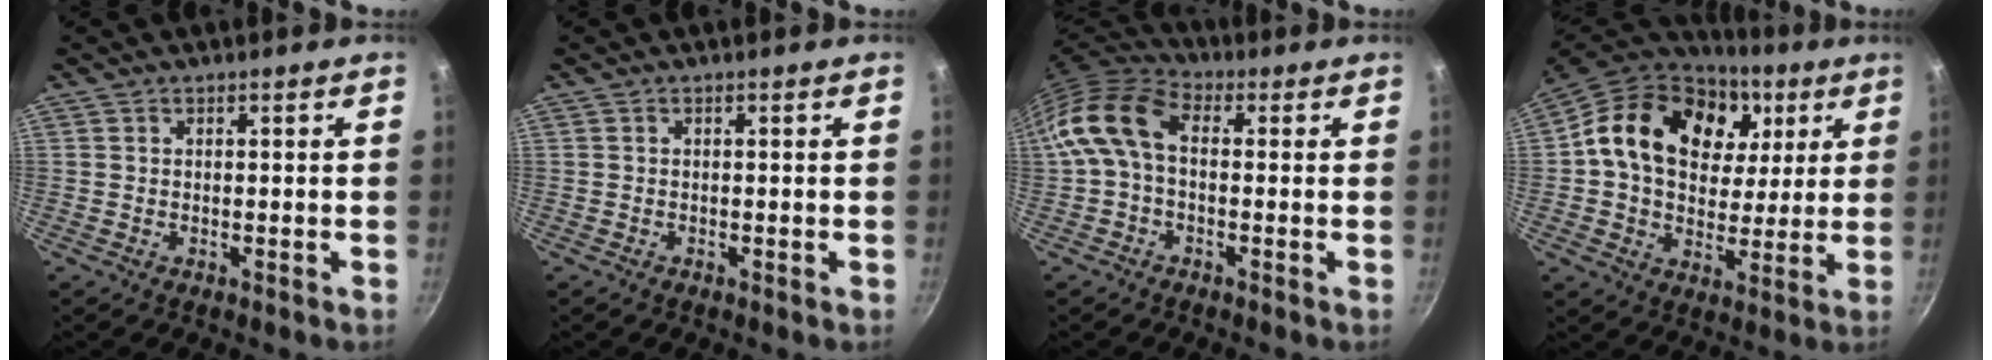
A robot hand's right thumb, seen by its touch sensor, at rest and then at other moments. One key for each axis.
{"total": 0.0}
{"total": 10.8, "fx": 0.4, "fy": 6.8, "fz": 8.3, "tx": -0.156, "ty": 0.031, "tz": -0.015}
{"total": 23.1, "fx": 7.0, "fy": 16.6, "fz": 14.4, "tx": -0.232, "ty": 0.002, "tz": 0.110}